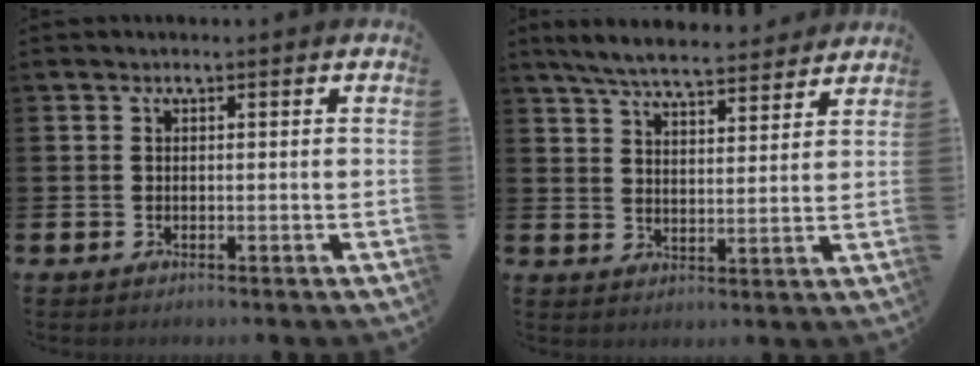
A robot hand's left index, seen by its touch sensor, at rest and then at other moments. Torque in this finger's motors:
{"motor_torque": [1.00, -1.14, 0.20, 0.10]}